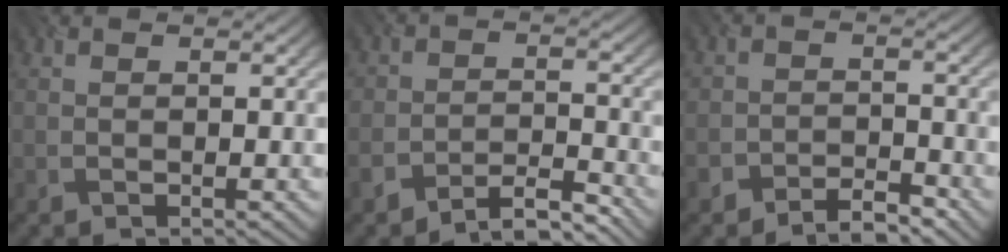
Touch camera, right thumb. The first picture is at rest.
{"total": 5.0, "force": [-4.5, 1.6, 1.6], "torque": [-0.026, 0.000, -0.087]}
{"total": 3.5, "force": [-3.0, 1.6, 0.8], "torque": [-0.007, 0.001, -0.061]}